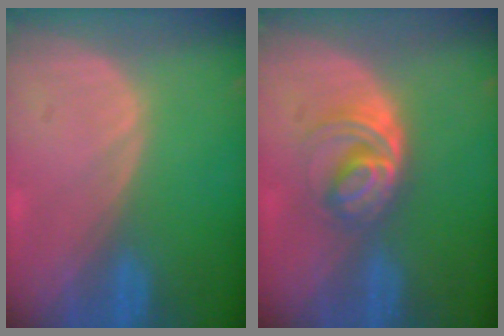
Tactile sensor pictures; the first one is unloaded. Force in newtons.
{"total": 6.3, "press": 5.4, "slide": 3.1}